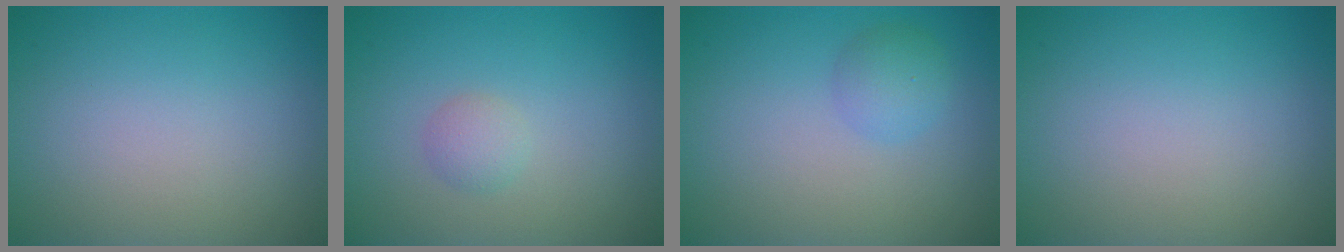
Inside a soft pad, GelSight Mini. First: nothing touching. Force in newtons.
{"total": 1.3, "press": 1.3, "slide": 0.1}
{"total": 1.9, "press": 1.9, "slide": 0.1}
{"total": 0.0}